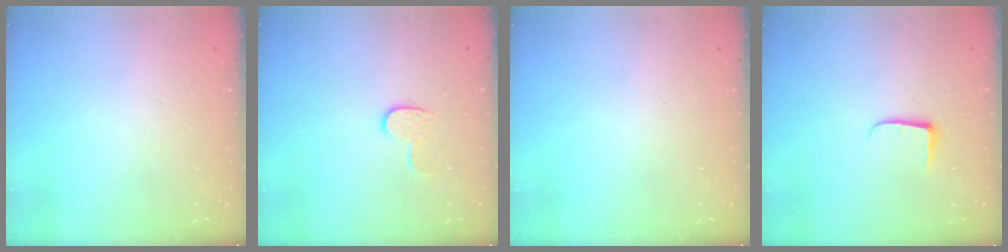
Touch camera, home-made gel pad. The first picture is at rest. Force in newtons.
{"total": 5.8, "press": 5.8, "slide": 0.5}
{"total": 0.0}
{"total": 5.8, "press": 5.8, "slide": 0.9}